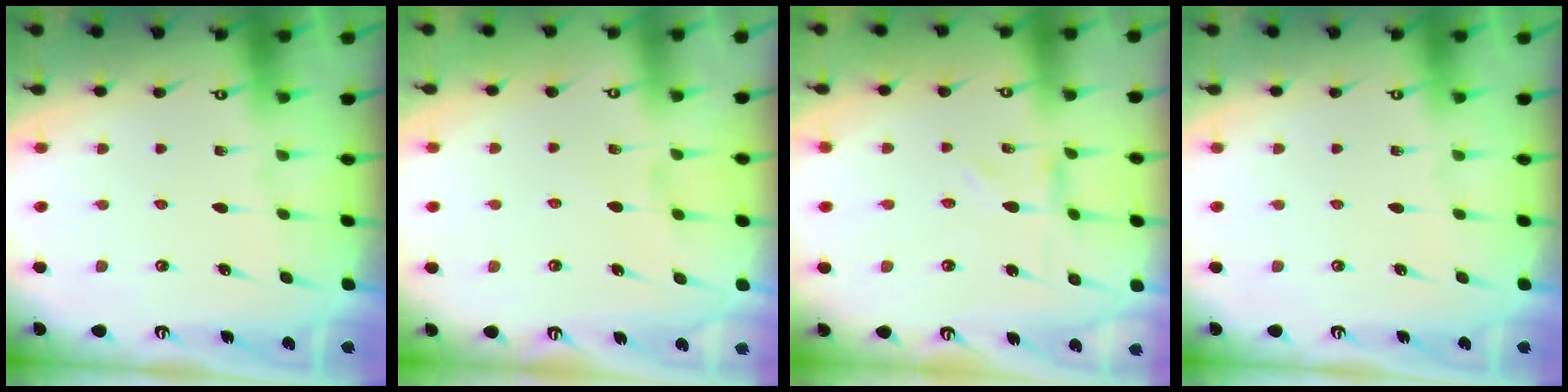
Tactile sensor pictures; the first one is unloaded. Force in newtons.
{"total": 0.9, "press": 0.8, "slide": 0.4}
{"total": 0.0}
{"total": 0.0}